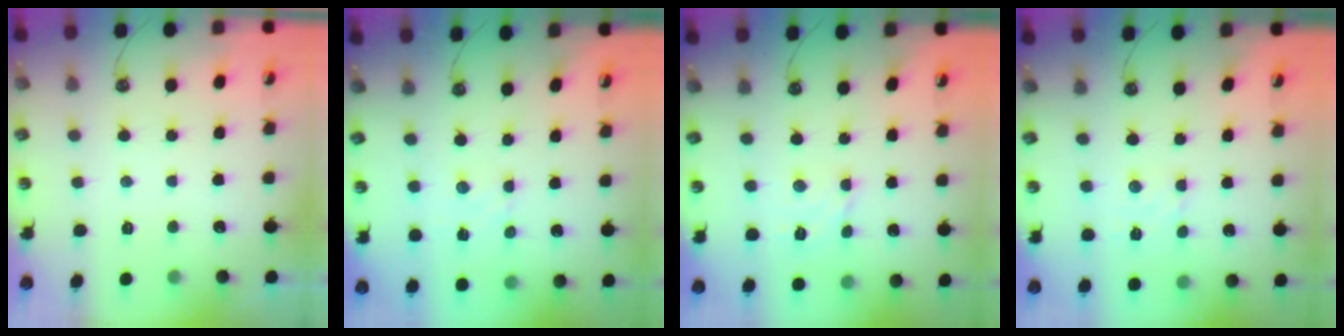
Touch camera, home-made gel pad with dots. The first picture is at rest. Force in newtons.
{"total": 2.3, "press": 2.3, "slide": 0.4}
{"total": 4.2, "press": 4.2, "slide": 0.4}
{"total": 1.9, "press": 1.8, "slide": 0.6}